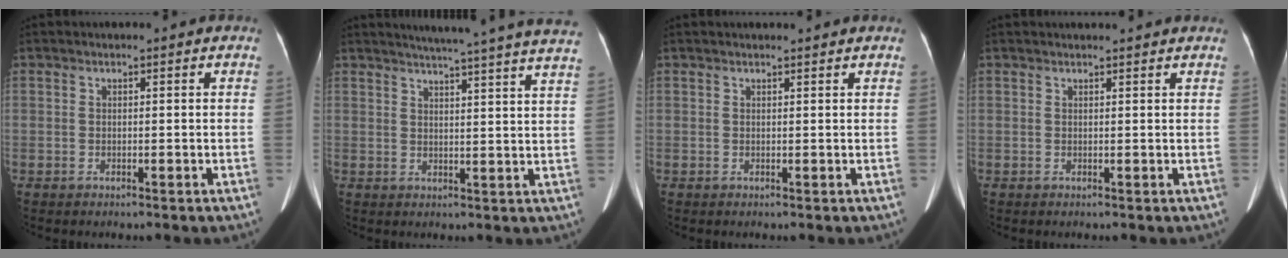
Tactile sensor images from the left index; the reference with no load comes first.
{"total": 21.5, "force": [19.6, -1.1, 8.9], "torque": [-0.131, -0.058, 0.229]}
{"total": 3.3, "force": [3.1, 0.1, 1.0], "torque": [-0.010, 0.003, 0.034]}
{"total": 4.7, "force": [4.5, 0.2, 1.4], "torque": [-0.016, 0.004, 0.044]}